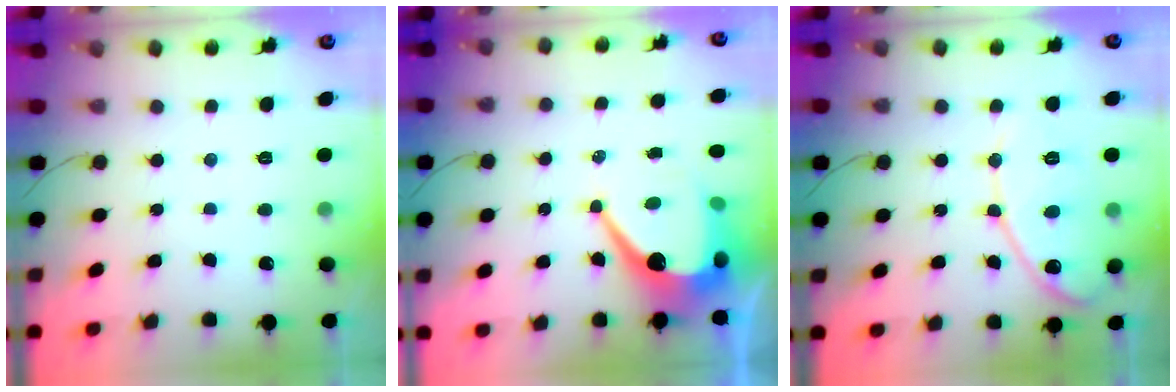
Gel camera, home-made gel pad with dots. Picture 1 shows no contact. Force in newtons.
{"total": 12.3, "press": 12.2, "slide": 0.7}
{"total": 11.2, "press": 11.2, "slide": 0.4}